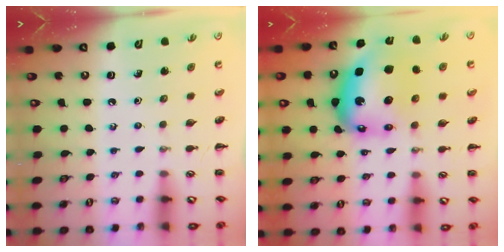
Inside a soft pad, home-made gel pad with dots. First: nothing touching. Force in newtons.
{"total": 9.5, "press": 9.0, "slide": 2.9}